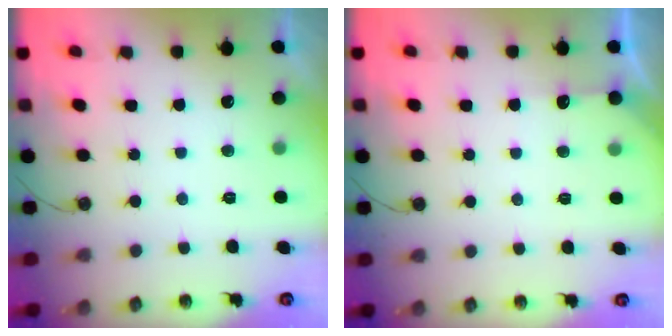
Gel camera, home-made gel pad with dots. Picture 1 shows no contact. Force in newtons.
{"total": 4.1, "press": 4.1, "slide": 0.5}